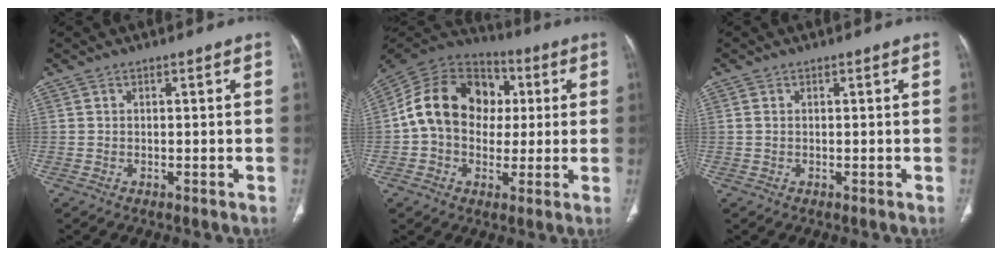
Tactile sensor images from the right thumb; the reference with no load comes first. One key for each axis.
{"total": 17.9, "fx": 1.6, "fy": 14.0, "fz": 11.0, "tx": -0.170, "ty": 0.032, "tz": 0.020}
{"total": 1.0, "fx": 0.2, "fy": 0.7, "fz": 0.7, "tx": -0.020, "ty": 0.004, "tz": 0.009}